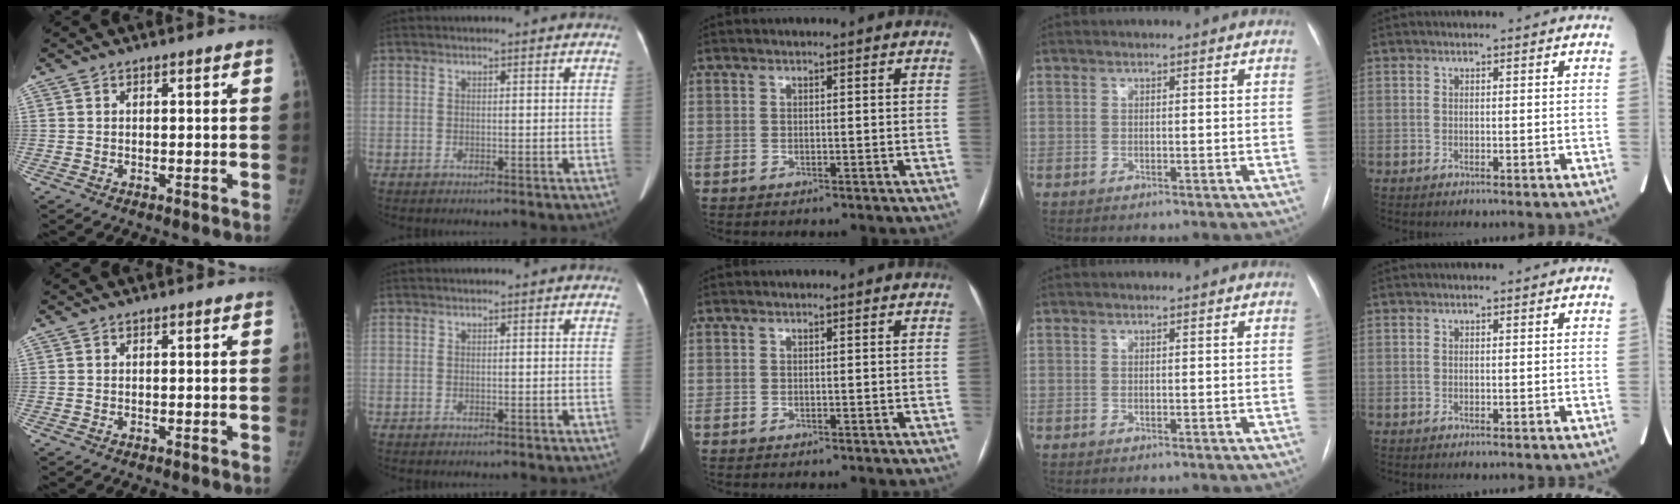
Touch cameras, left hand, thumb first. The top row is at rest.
{}